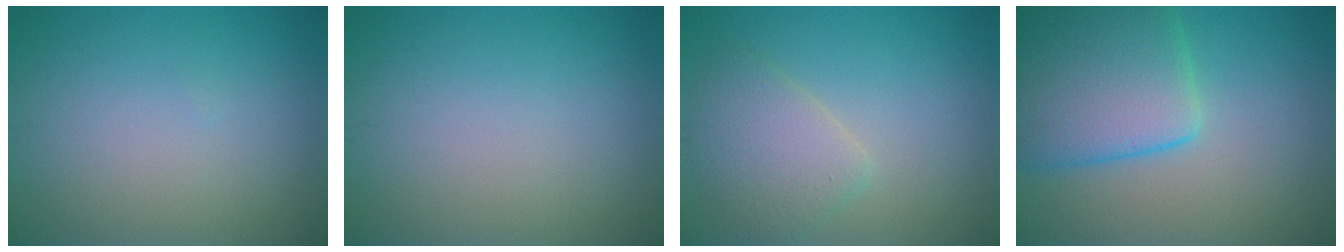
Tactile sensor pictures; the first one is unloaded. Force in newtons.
{"total": 0.0}
{"total": 3.6, "press": 3.6, "slide": 0.2}
{"total": 8.8, "press": 8.7, "slide": 0.4}